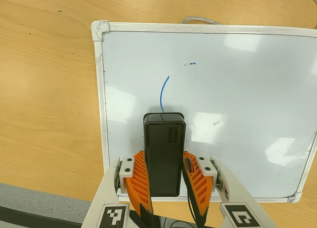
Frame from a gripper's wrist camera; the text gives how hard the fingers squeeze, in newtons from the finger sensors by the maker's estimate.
{"total": 5.7, "left": 5.2, "right": 6.3}